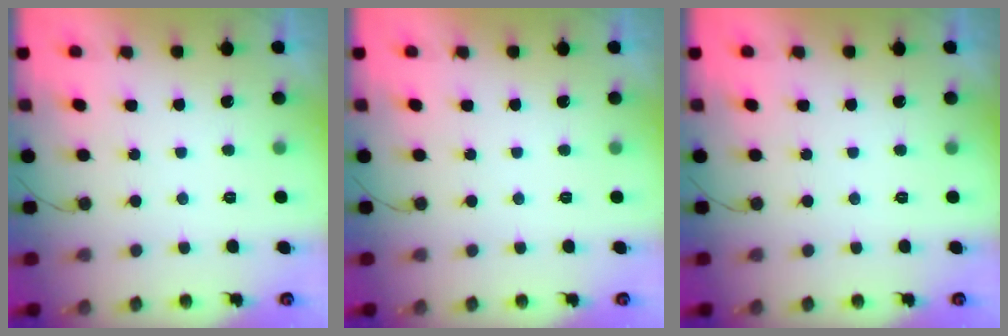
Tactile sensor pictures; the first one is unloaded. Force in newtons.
{"total": 0.0}
{"total": 0.0}